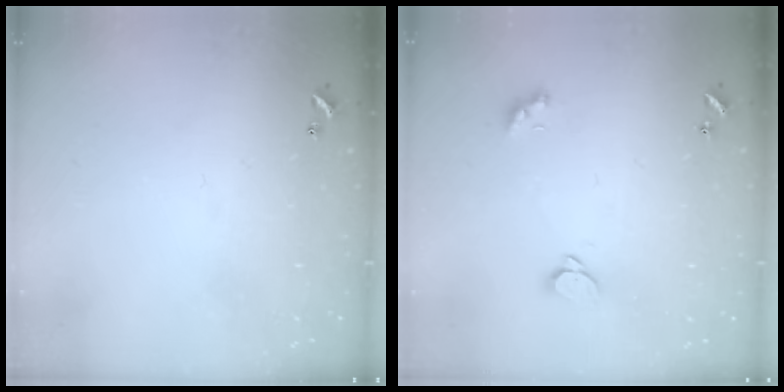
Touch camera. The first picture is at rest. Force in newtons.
{"total": 1.9, "press": 1.8, "slide": 0.5}